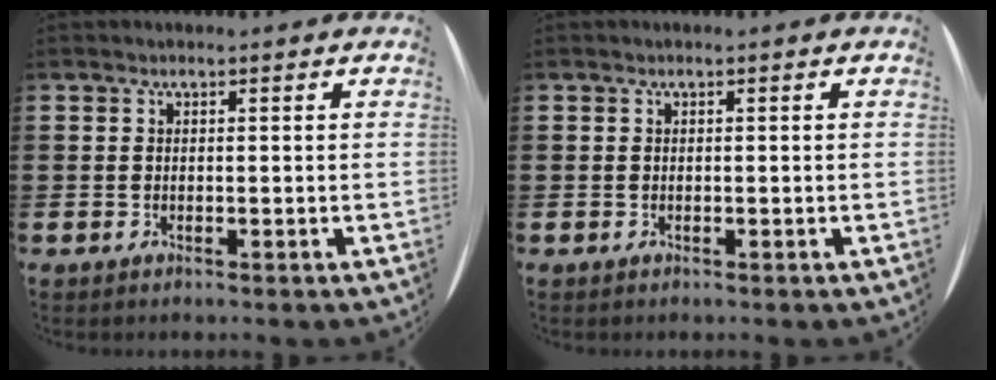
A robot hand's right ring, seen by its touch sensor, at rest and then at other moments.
{"total": 0.0}